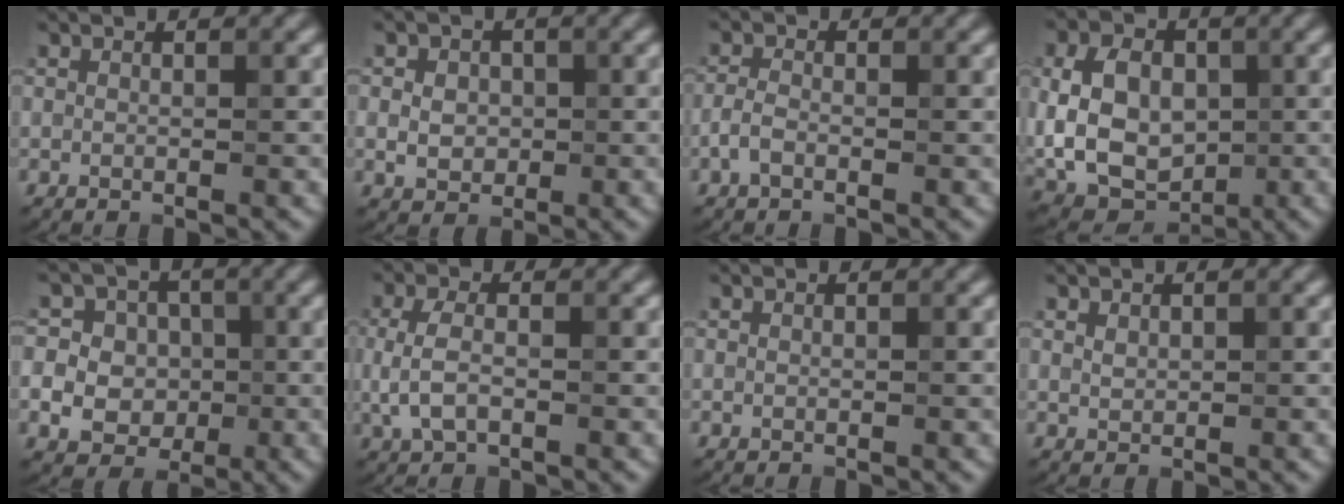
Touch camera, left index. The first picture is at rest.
{"total": 2.9, "force": [0.1, 2.4, 1.6], "torque": [-0.019, 0.004, -0.006]}
{"total": 1.6, "force": [-0.8, 0.8, 1.1], "torque": [-0.025, 0.002, -0.021]}
{"total": 10.1, "force": [0.1, 7.4, 6.9], "torque": [-0.130, 0.006, 0.001]}
{"total": 8.1, "force": [-0.2, 7.6, 3.0], "torque": [-0.057, 0.027, -0.026]}
{"total": 3.0, "force": [-0.3, 1.5, 2.6], "torque": [-0.063, 0.000, -0.008]}
{"total": 0.0}
{"total": 0.9, "force": [0.5, 0.6, 0.4], "torque": [-0.009, -0.002, 0.013]}